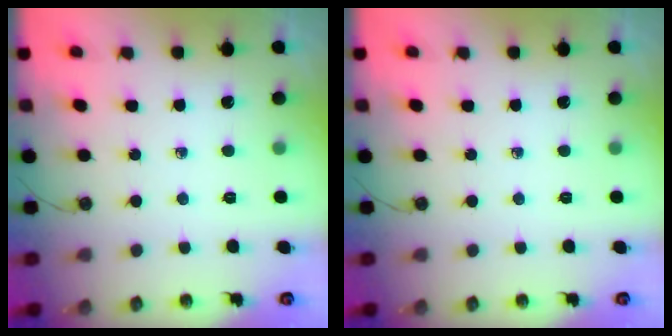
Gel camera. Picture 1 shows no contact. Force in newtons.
{"total": 0.0}